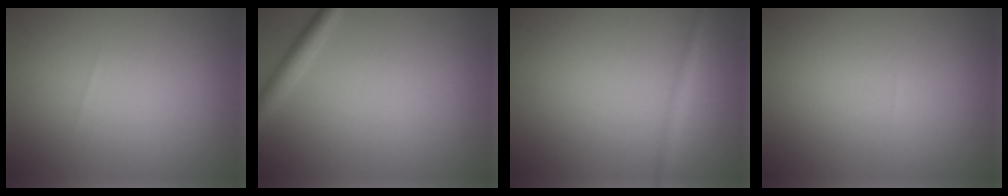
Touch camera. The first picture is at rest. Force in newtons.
{"total": 1.8, "press": 1.8, "slide": 0.1}
{"total": 1.4, "press": 1.4, "slide": 0.1}
{"total": 0.0}